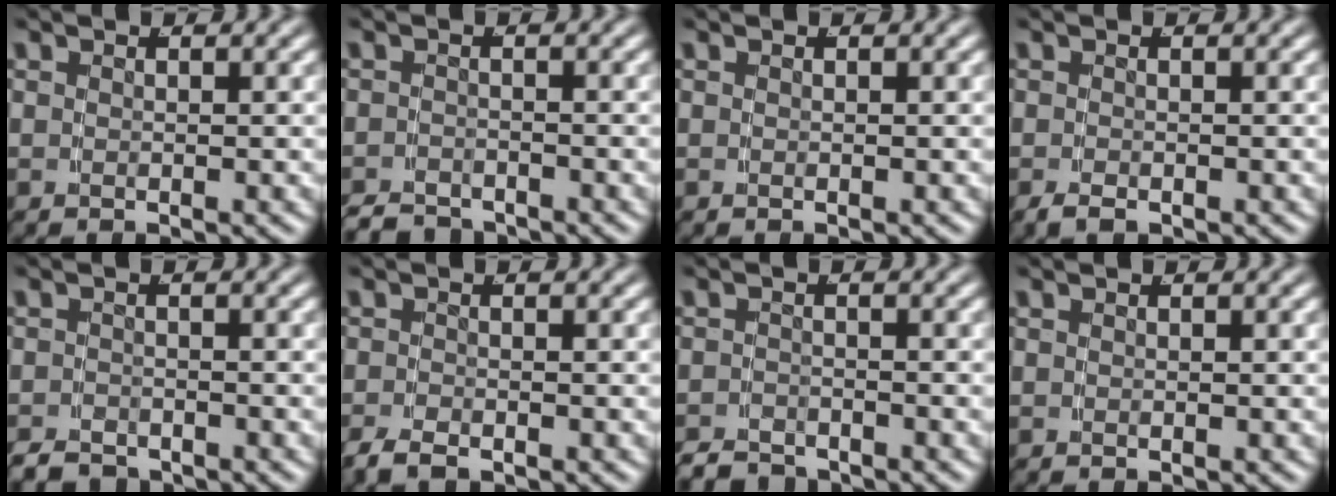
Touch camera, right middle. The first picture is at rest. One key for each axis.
{"total": 2.9, "fx": -2.9, "fy": 0.4, "fz": 0.0, "tx": 0.007, "ty": -0.015, "tz": -0.045}
{"total": 0.0}
{"total": 1.2, "fx": -1.1, "fy": 0.1, "fz": 0.5, "tx": -0.013, "ty": -0.009, "tz": -0.013}
{"total": 2.6, "fx": -2.5, "fy": 0.6, "fz": 0.1, "tx": 0.003, "ty": -0.014, "tz": -0.038}
{"total": 1.9, "fx": -1.7, "fy": 0.5, "fz": 0.7, "tx": -0.021, "ty": -0.012, "tz": -0.024}
{"total": 2.9, "fx": -2.9, "fy": 0.6, "fz": 0.1, "tx": 0.005, "ty": -0.015, "tz": -0.045}
{"total": 0.0}